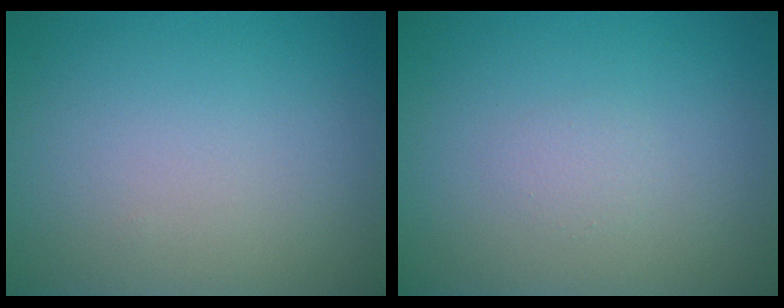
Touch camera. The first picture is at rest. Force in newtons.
{"total": 0.7, "press": 0.7, "slide": 0.1}